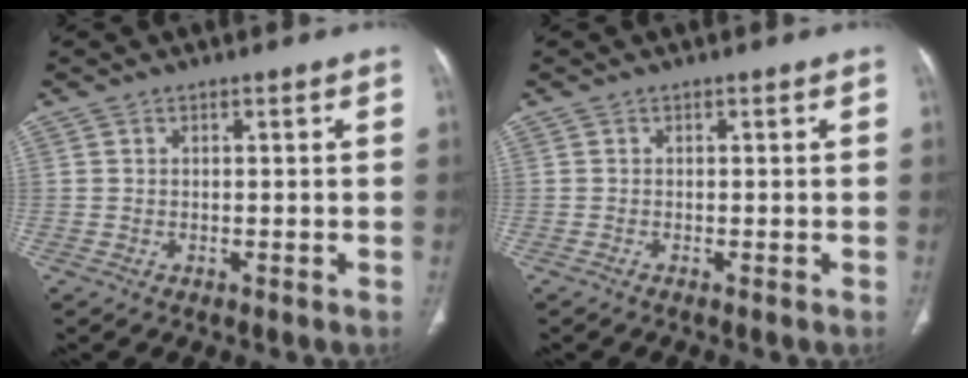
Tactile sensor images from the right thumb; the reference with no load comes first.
{"total": 0.0}